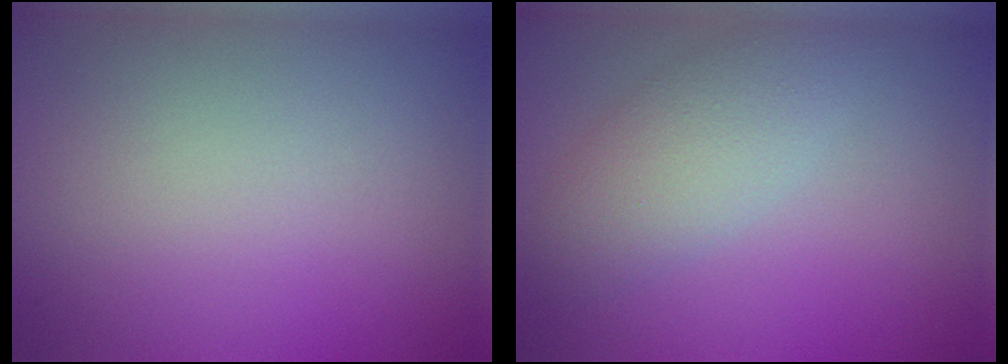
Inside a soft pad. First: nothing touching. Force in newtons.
{"total": 3.4, "press": 3.4, "slide": 0.2}